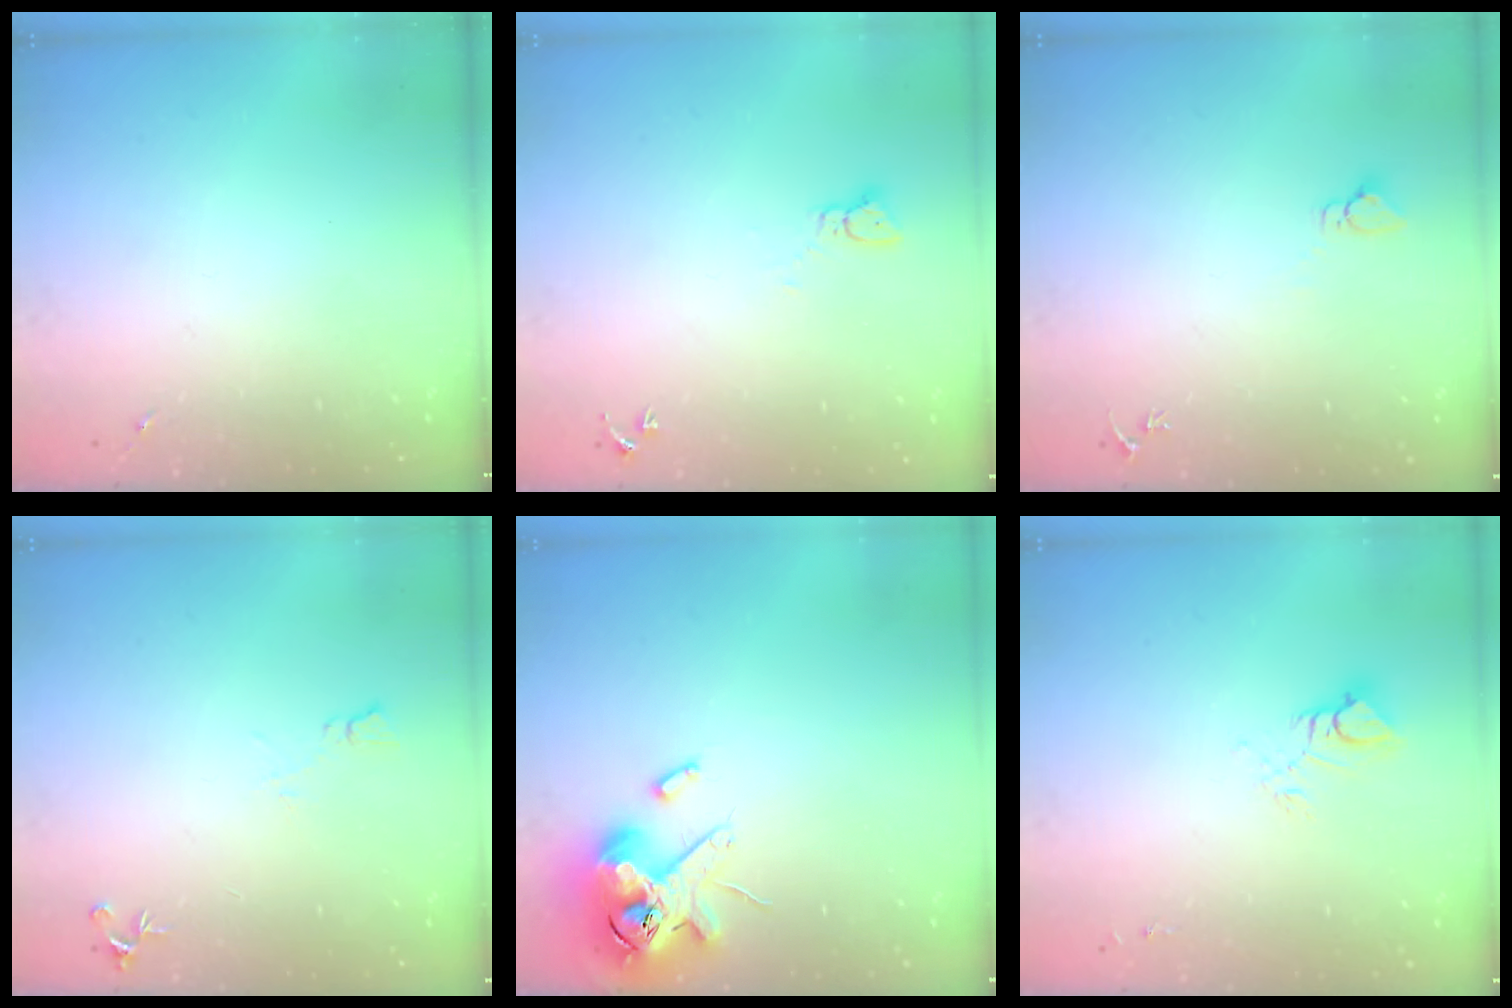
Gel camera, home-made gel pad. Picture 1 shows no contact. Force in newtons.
{"total": 2.3, "press": 2.3, "slide": 0.3}
{"total": 2.8, "press": 2.8, "slide": 0.2}
{"total": 5.9, "press": 5.8, "slide": 1.0}
{"total": 14.5, "press": 14.3, "slide": 2.4}
{"total": 7.4, "press": 7.4, "slide": 0.8}